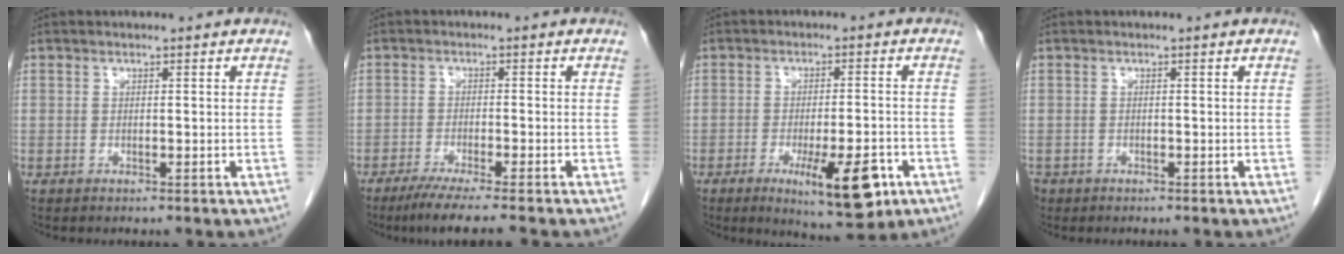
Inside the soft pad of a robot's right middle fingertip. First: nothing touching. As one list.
[{"total": 6.9, "force": [-5.6, -0.7, 4.1], "torque": [-0.058, -0.019, -0.090]}, {"total": 10.8, "force": [-4.9, 2.3, 9.3], "torque": [-0.137, -0.017, -0.064]}, {"total": 1.7, "force": [-1.2, 1.2, 0.3], "torque": [-0.013, 0.000, -0.020]}]